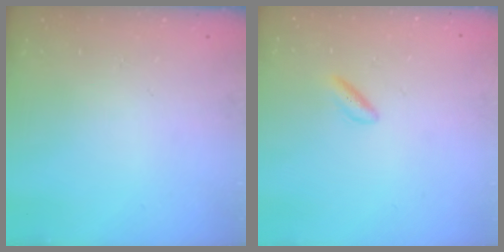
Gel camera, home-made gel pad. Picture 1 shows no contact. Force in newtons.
{"total": 2.5, "press": 2.1, "slide": 1.2}